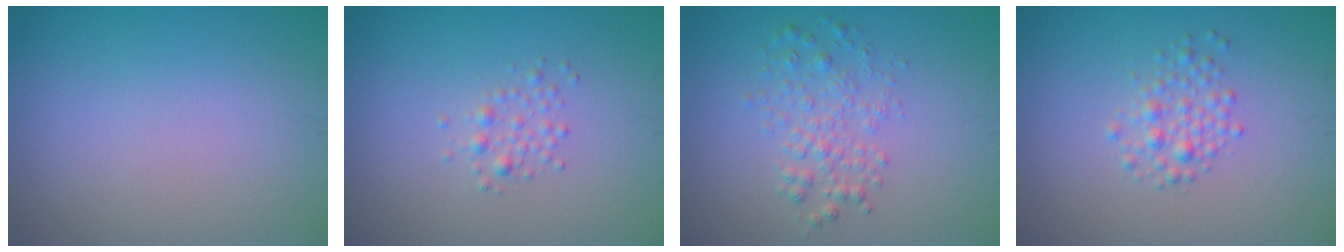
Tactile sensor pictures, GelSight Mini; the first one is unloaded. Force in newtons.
{"total": 1.3, "press": 1.3, "slide": 0.0}
{"total": 2.5, "press": 2.5, "slide": 0.0}
{"total": 2.0, "press": 2.0, "slide": 0.0}